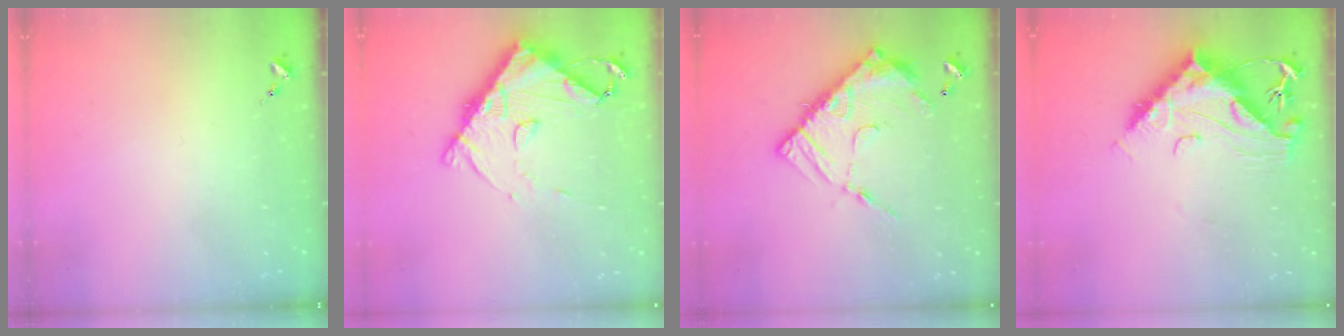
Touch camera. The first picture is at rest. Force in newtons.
{"total": 13.5, "press": 13.4, "slide": 1.5}
{"total": 16.6, "press": 16.6, "slide": 1.5}
{"total": 14.6, "press": 14.5, "slide": 1.5}